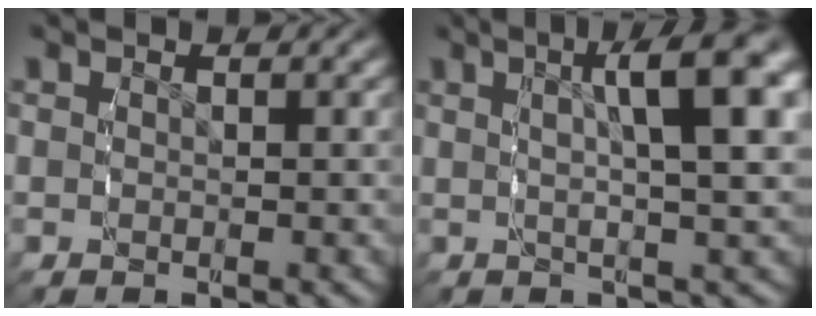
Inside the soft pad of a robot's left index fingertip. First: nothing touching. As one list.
[{"total": 7.1, "force": [2.2, 2.0, 6.5], "torque": [-0.089, 0.019, 0.028]}]